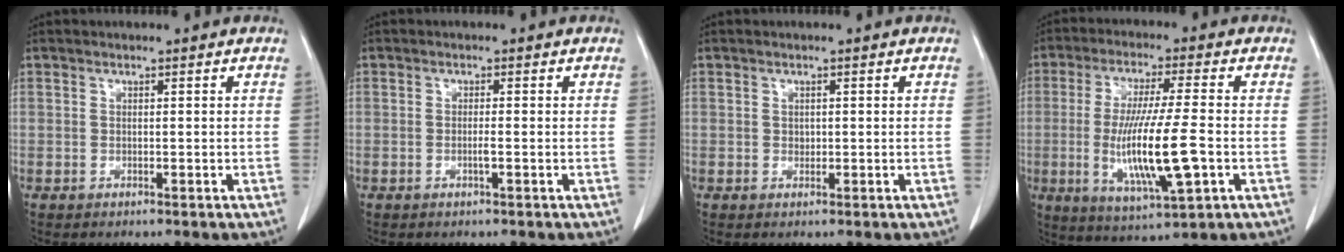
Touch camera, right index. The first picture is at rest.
{"total": 1.3, "force": [-0.4, -0.1, 1.2], "torque": [-0.024, -0.001, -0.007]}
{"total": 0.8, "force": [0.1, 0.7, 0.4], "torque": [-0.006, 0.001, 0.002]}
{"total": 13.4, "force": [-2.5, 1.1, 13.1], "torque": [-0.255, -0.020, -0.041]}